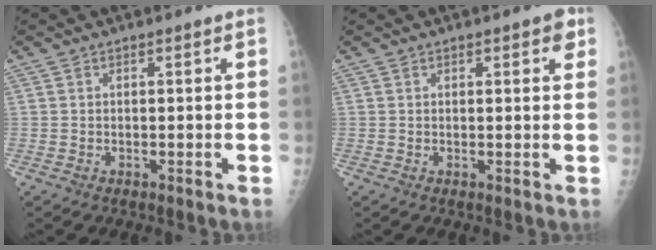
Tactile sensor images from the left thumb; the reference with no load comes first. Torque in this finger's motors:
{"motor_torque": [-0.34, 0.27, -0.24, 0.09, 0.04]}